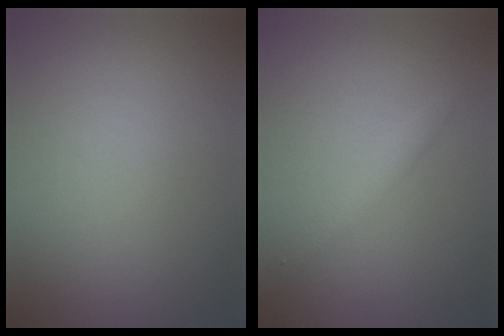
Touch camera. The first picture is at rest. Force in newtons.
{"total": 1.7, "press": 1.7, "slide": 0.0}